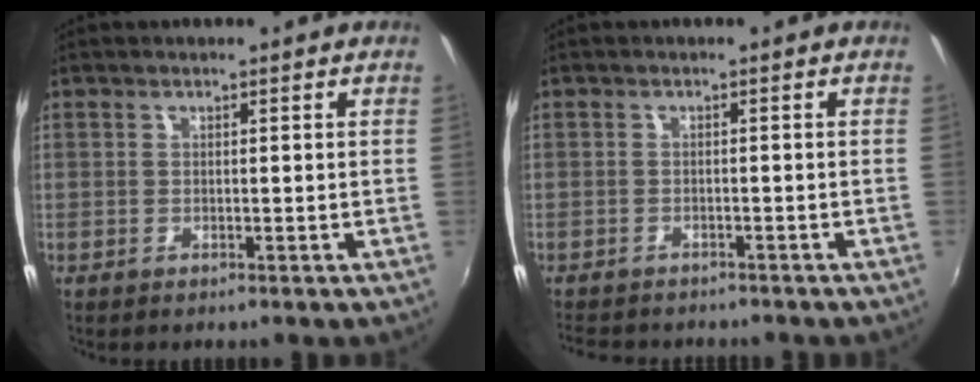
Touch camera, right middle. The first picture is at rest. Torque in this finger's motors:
{"motor_torque": [0.48, -0.54, 0.05, 0.04]}